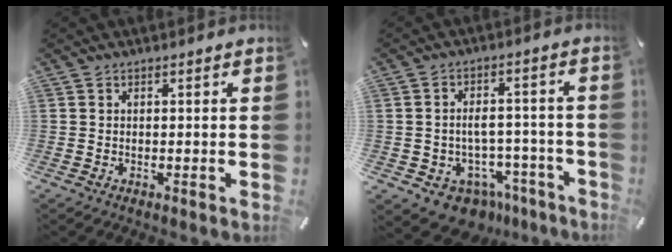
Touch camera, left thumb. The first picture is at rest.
{"total": 7.3, "force": [-2.9, 6.2, 2.7], "torque": [-0.047, 0.016, -0.042]}